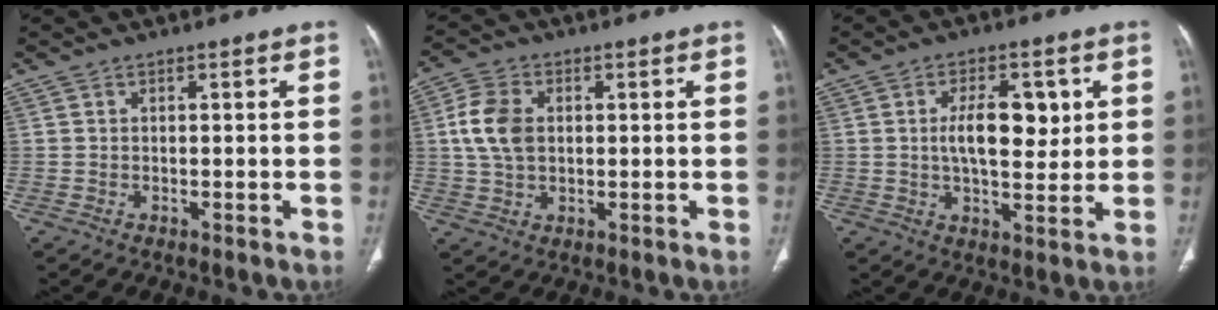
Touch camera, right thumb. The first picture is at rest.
{"total": 7.9, "force": [1.0, 5.6, 5.6], "torque": [-0.108, 0.007, 0.019]}
{"total": 9.6, "force": [1.9, 4.6, 8.2], "torque": [-0.107, -0.011, 0.030]}